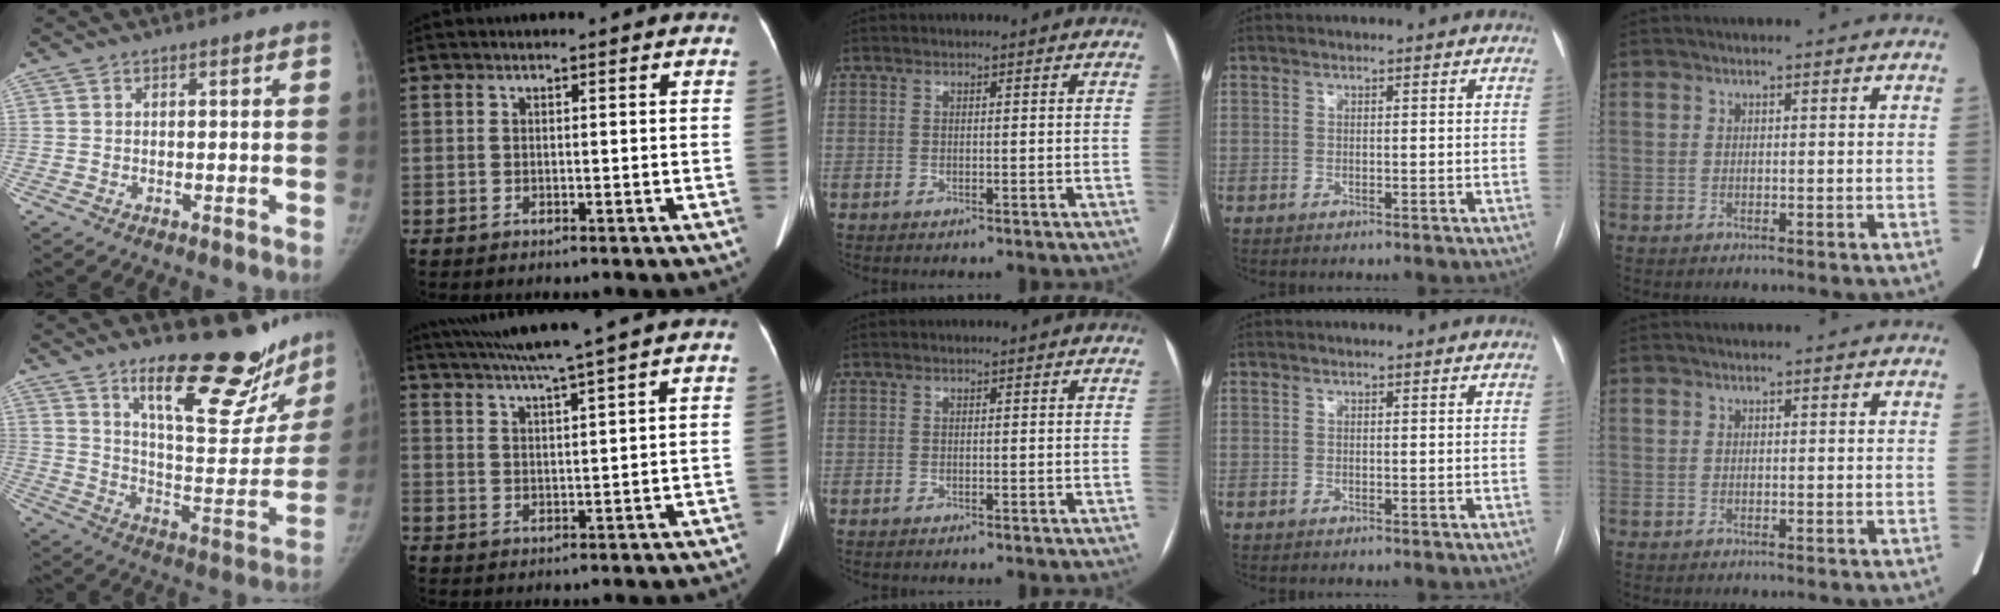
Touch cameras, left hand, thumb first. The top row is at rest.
{"thumb": {"total": 22.5, "force": [16.5, 7.5, 13.4], "torque": [-0.134, -0.114, 0.246]}, "index": {"total": 10.0, "force": [8.3, -2.3, 5.0], "torque": [-0.088, 0.007, 0.131]}}